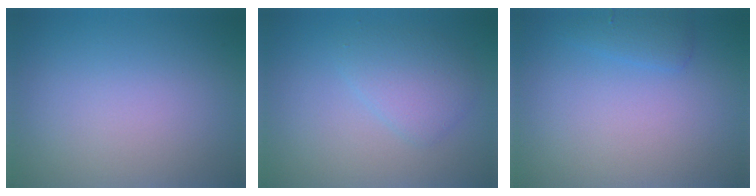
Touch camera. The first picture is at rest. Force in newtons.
{"total": 2.7, "press": 2.7, "slide": 0.2}
{"total": 1.3, "press": 1.3, "slide": 0.1}